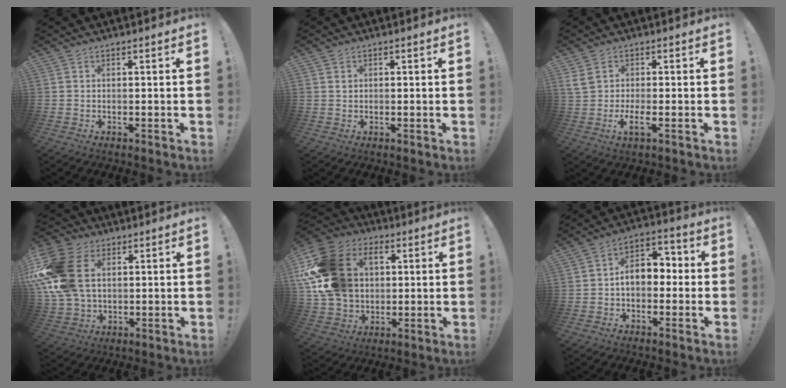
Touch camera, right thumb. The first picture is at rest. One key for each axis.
{"total": 0.8, "fx": 0.5, "fy": 0.6, "fz": -0.2, "tx": 0.010, "ty": 0.001, "tz": 0.008}
{"total": 4.8, "fx": -0.7, "fy": 1.6, "fz": 4.4, "tx": -0.089, "ty": -0.014, "tz": -0.014}
{"total": 20.1, "fx": 4.5, "fy": 14.2, "fz": 13.4, "tx": -0.271, "ty": -0.008, "tz": 0.086}
{"total": 22.8, "fx": 4.3, "fy": 17.8, "fz": 13.6, "tx": -0.233, "ty": -0.006, "tz": 0.096}
{"total": 9.1, "fx": -0.2, "fy": 6.5, "fz": 6.4, "tx": -0.093, "ty": 0.017, "tz": 0.003}